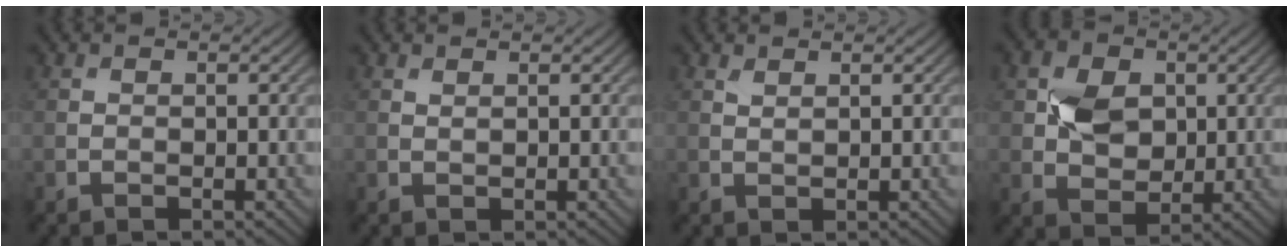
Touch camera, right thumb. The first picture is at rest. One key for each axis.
{"total": 0.5, "fx": 0.5, "fy": 0.0, "fz": 0.2, "tx": -0.003, "ty": -0.001, "tz": 0.011}
{"total": 0.9, "fx": 0.8, "fy": 0.2, "fz": 0.4, "tx": -0.013, "ty": 0.000, "tz": 0.017}
{"total": 6.1, "fx": 1.2, "fy": 4.7, "fz": 3.6, "tx": -0.078, "ty": 0.001, "tz": 0.019}